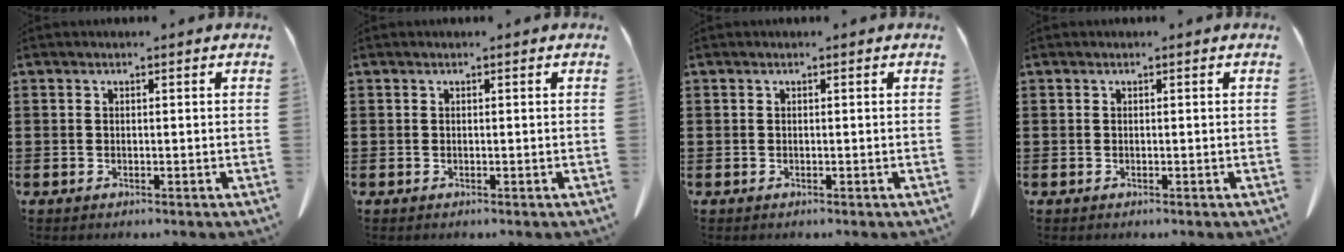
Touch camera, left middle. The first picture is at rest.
{"total": 0.0}
{"total": 0.0}
{"total": 0.0}